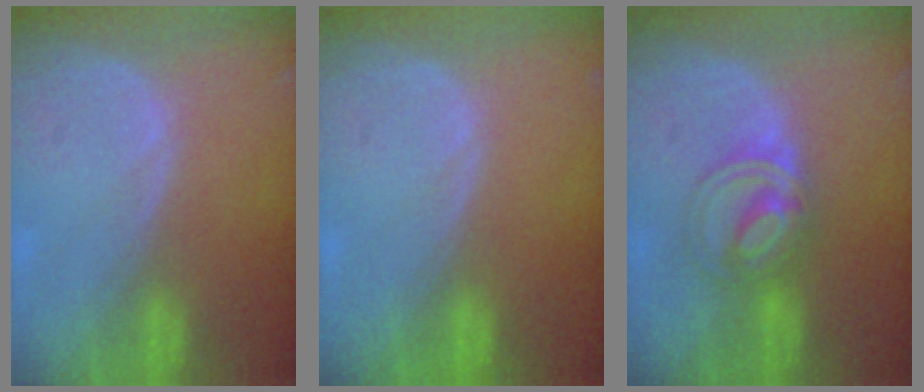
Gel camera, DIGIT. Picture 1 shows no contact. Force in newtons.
{"total": 0.0}
{"total": 5.8, "press": 5.7, "slide": 1.2}